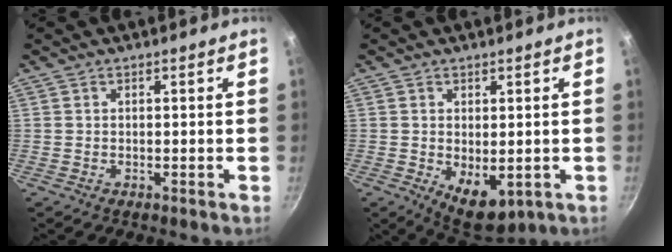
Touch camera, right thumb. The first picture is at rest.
{"total": 7.8, "force": [-1.9, 4.2, 6.3], "torque": [-0.088, -0.011, -0.009]}